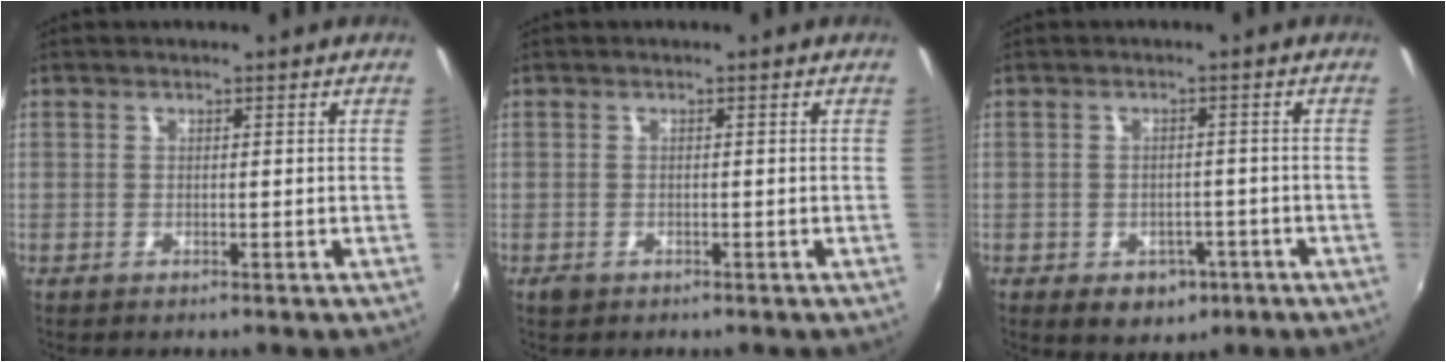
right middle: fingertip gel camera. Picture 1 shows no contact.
{"total": 1.3, "force": [-0.8, 0.9, 0.5], "torque": [-0.011, -0.003, -0.014]}
{"total": 6.0, "force": [-2.9, 4.5, 2.8], "torque": [-0.061, -0.006, -0.026]}